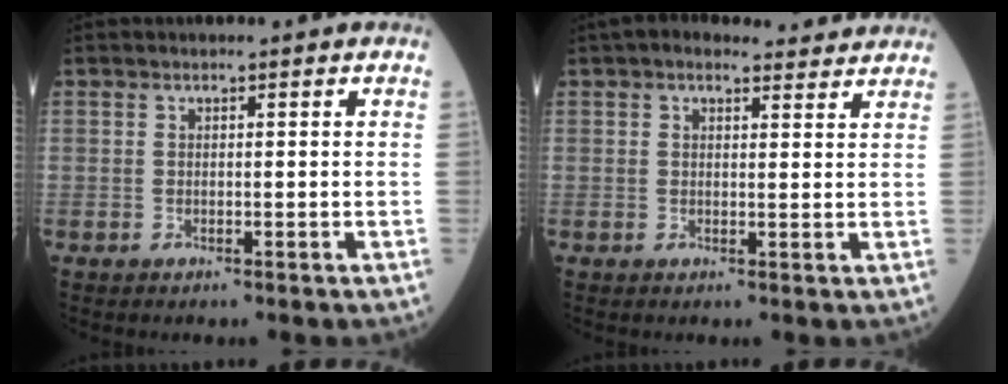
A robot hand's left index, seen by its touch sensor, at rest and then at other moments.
{"total": 6.3, "force": [5.5, 2.2, 2.1], "torque": [-0.026, 0.028, 0.068]}